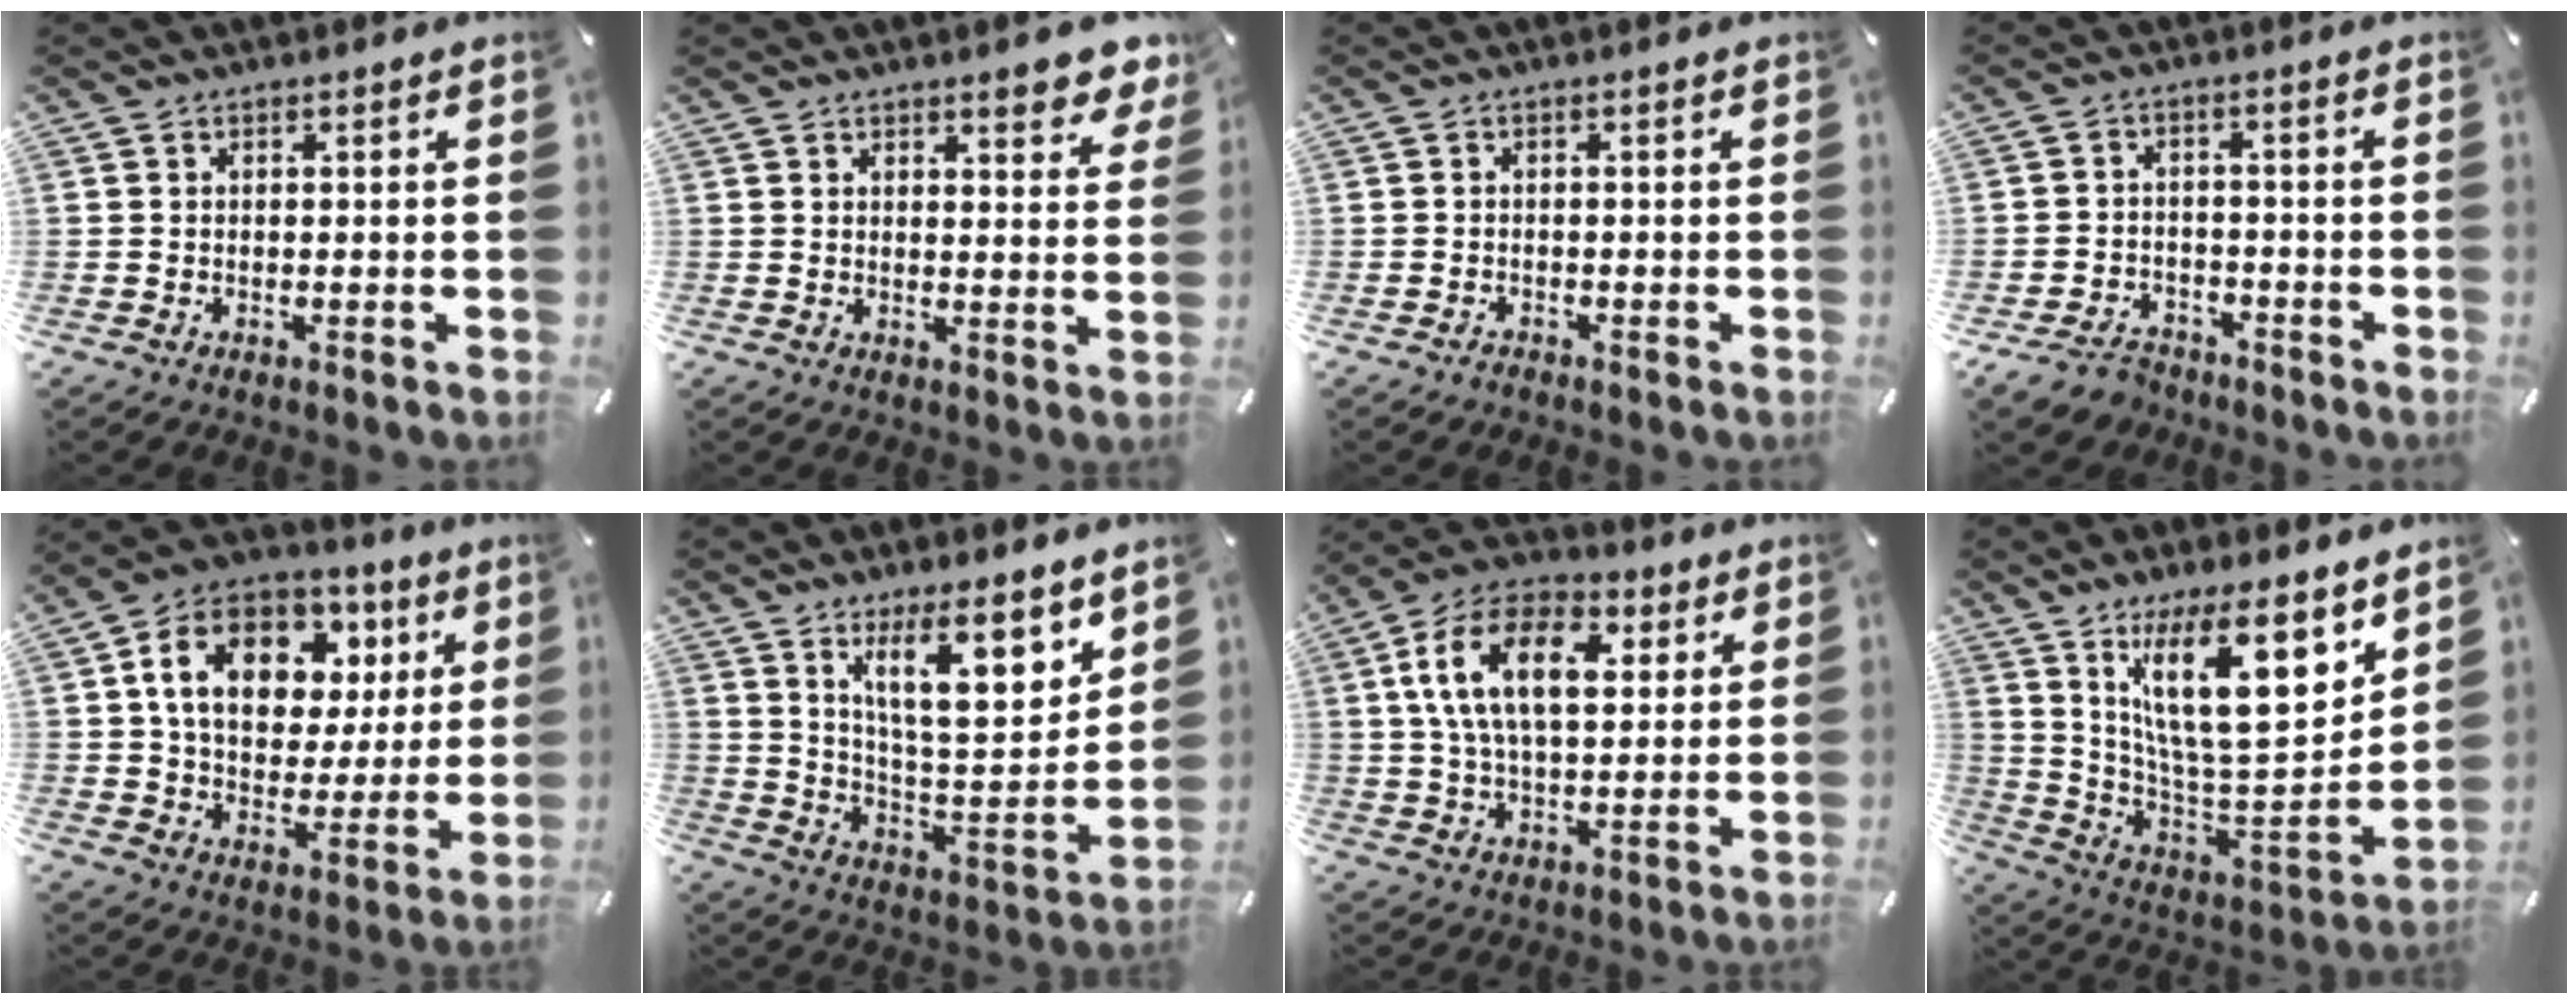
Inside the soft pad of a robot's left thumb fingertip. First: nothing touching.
{"total": 5.8, "force": [4.5, 2.1, 3.0], "torque": [-0.039, -0.025, 0.076]}
{"total": 0.9, "force": [-0.8, 0.4, 0.3], "torque": [-0.006, 0.002, -0.018]}
{"total": 5.5, "force": [-4.1, 3.2, 1.8], "torque": [-0.043, 0.017, -0.079]}
{"total": 16.2, "force": [5.6, 12.3, 9.0], "torque": [-0.141, -0.010, 0.106]}
{"total": 15.8, "force": [10.3, 5.0, 10.9], "torque": [-0.174, -0.065, 0.171]}
{"total": 15.9, "force": [4.5, 9.3, 12.1], "torque": [-0.245, 0.007, 0.073]}
{"total": 23.0, "force": [12.5, 8.1, 17.6], "torque": [-0.291, -0.087, 0.201]}